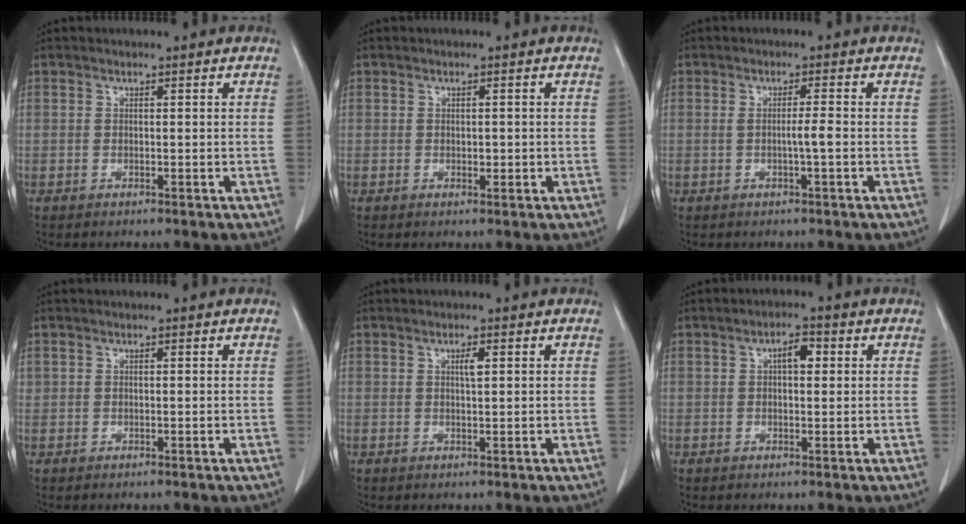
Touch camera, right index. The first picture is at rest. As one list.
[{"total": 1.0, "force": [-0.1, 0.8, 0.7], "torque": [-0.007, 0.001, -0.001]}, {"total": 2.1, "force": [-0.4, -0.3, 2.0], "torque": [-0.033, 0.000, -0.008]}, {"total": 0.0}, {"total": 1.5, "force": [0.5, 0.2, 1.4], "torque": [-0.026, 0.000, 0.009]}, {"total": 3.2, "force": [0.8, 1.3, 2.8], "torque": [-0.048, 0.008, 0.011]}]